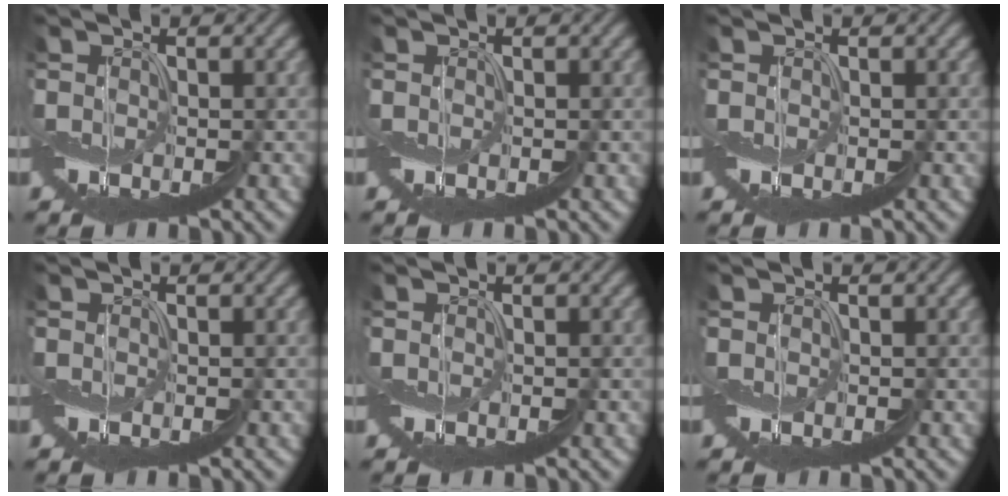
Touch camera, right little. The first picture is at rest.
{"total": 0.0}
{"total": 0.0}
{"total": 0.0}
{"total": 0.0}
{"total": 0.0}